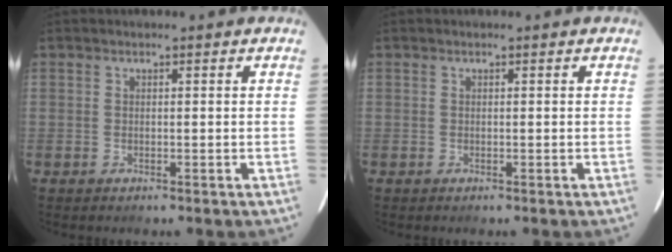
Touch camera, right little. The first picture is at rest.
{"total": 0.0}